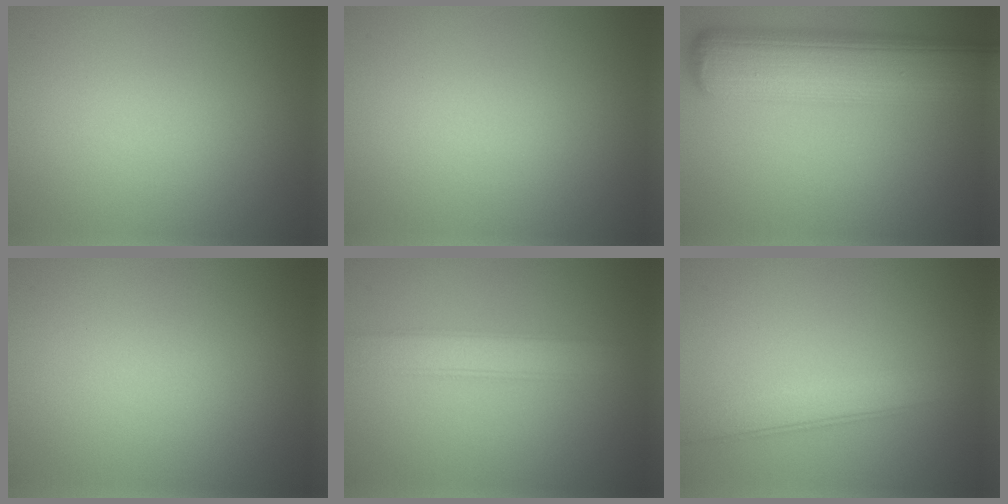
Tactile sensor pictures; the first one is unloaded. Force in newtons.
{"total": 0.0}
{"total": 10.5, "press": 10.5, "slide": 0.4}
{"total": 0.0}
{"total": 3.2, "press": 3.2, "slide": 0.1}
{"total": 3.2, "press": 3.2, "slide": 0.1}